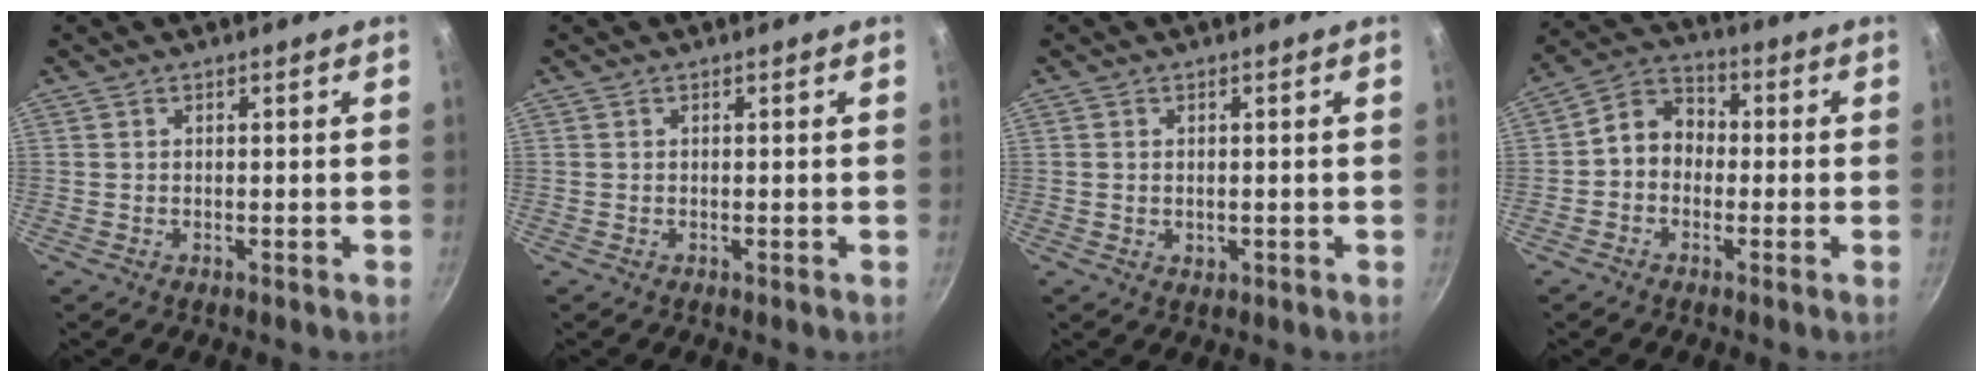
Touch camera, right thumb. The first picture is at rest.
{"total": 0.0}
{"total": 1.2, "force": [0.0, 1.0, 0.7], "torque": [-0.007, -0.002, 0.001]}
{"total": 7.6, "force": [-0.8, 6.3, 4.2], "torque": [-0.040, 0.029, -0.037]}